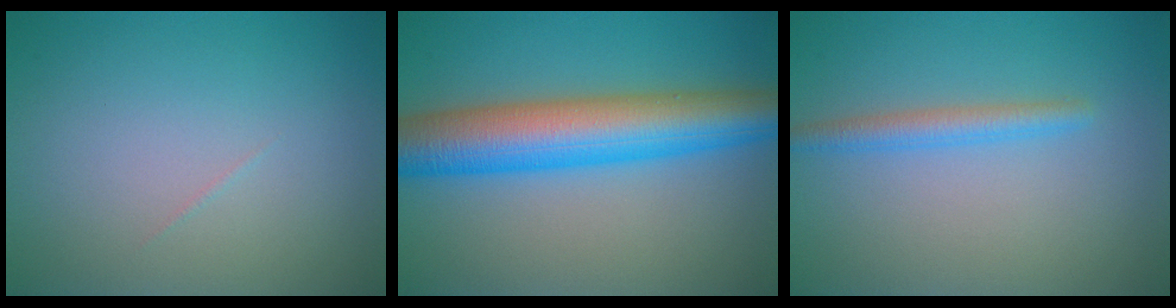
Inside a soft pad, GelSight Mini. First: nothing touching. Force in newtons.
{"total": 9.6, "press": 9.6, "slide": 0.3}
{"total": 2.2, "press": 2.1, "slide": 0.1}